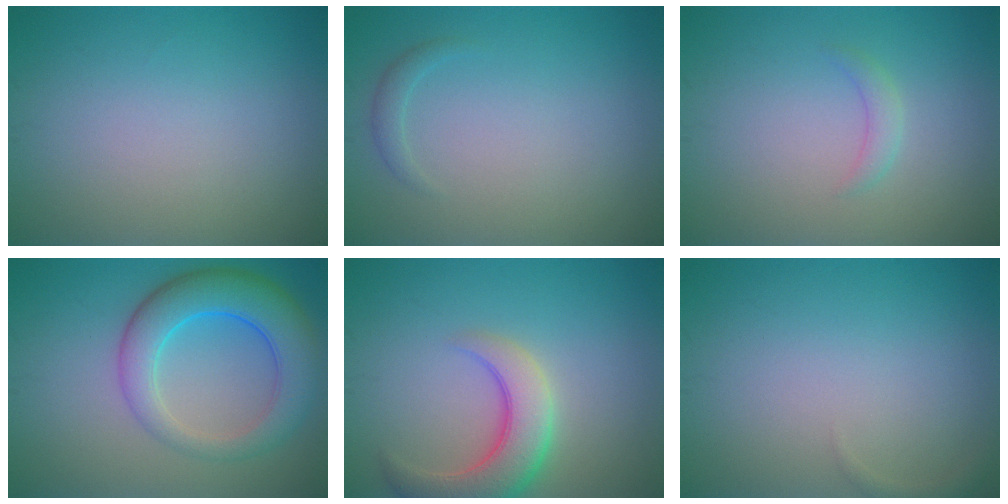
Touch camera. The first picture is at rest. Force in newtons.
{"total": 0.9, "press": 0.9, "slide": 0.0}
{"total": 1.2, "press": 1.2, "slide": 0.1}
{"total": 6.9, "press": 6.9, "slide": 0.2}
{"total": 5.7, "press": 5.6, "slide": 0.7}
{"total": 0.7, "press": 0.7, "slide": 0.1}